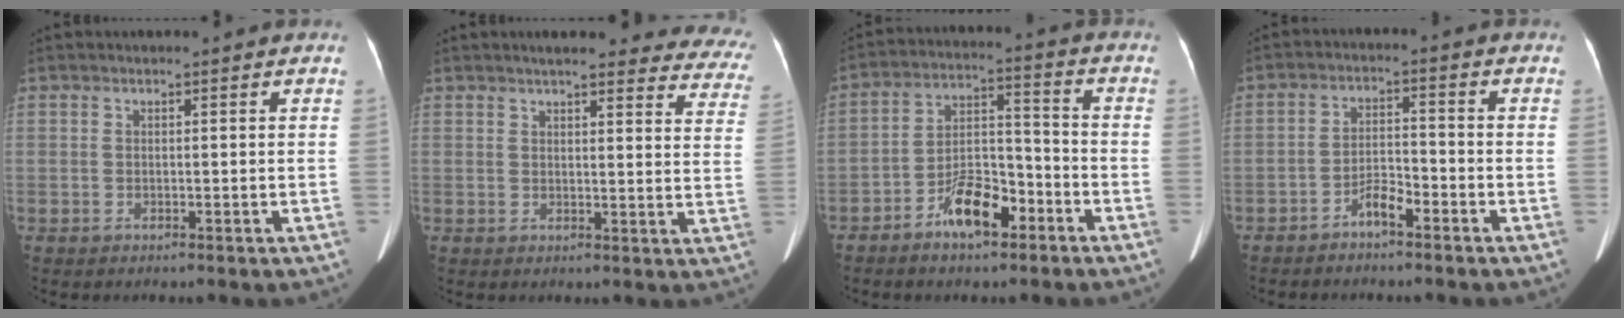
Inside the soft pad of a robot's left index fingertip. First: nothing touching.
{"total": 22.6, "force": [20.5, 4.5, 8.3], "torque": [-0.081, -0.044, 0.214]}
{"total": 9.1, "force": [-5.4, 3.4, 6.5], "torque": [-0.123, 0.015, -0.094]}
{"total": 3.8, "force": [-2.8, 0.9, 2.4], "torque": [-0.047, 0.009, -0.052]}